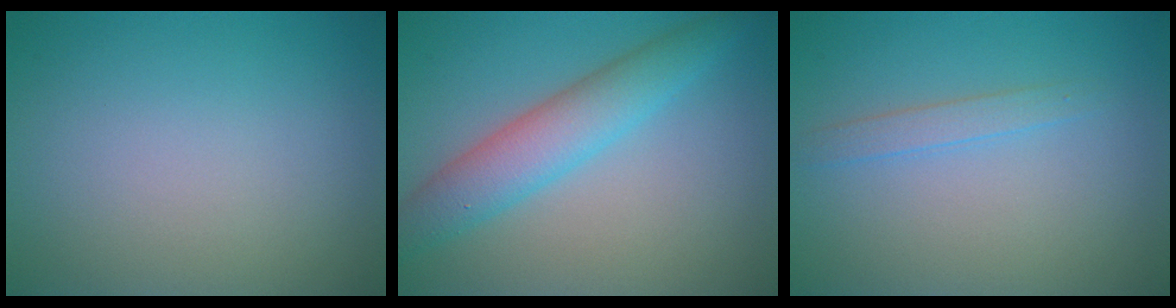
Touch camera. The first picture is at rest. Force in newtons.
{"total": 4.8, "press": 4.8, "slide": 0.3}
{"total": 1.3, "press": 1.3, "slide": 0.1}